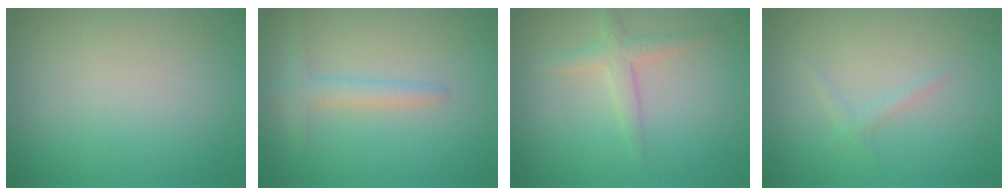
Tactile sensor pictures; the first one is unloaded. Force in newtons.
{"total": 2.1, "press": 2.1, "slide": 0.2}
{"total": 2.2, "press": 2.2, "slide": 0.1}
{"total": 0.8, "press": 0.8, "slide": 0.0}